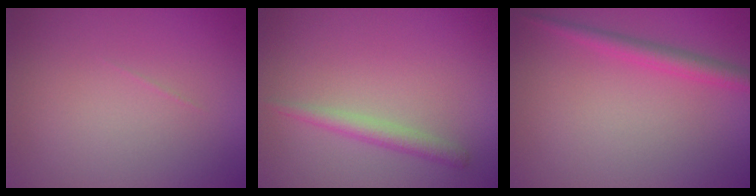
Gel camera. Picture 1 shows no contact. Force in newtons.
{"total": 1.8, "press": 1.8, "slide": 0.1}
{"total": 2.1, "press": 2.1, "slide": 0.1}